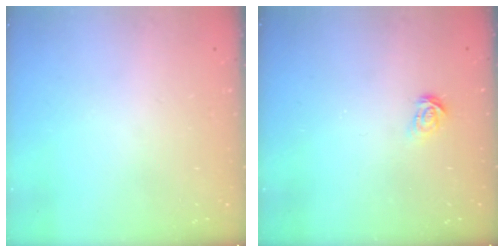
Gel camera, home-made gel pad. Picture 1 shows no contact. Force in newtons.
{"total": 3.9, "press": 3.9, "slide": 0.3}